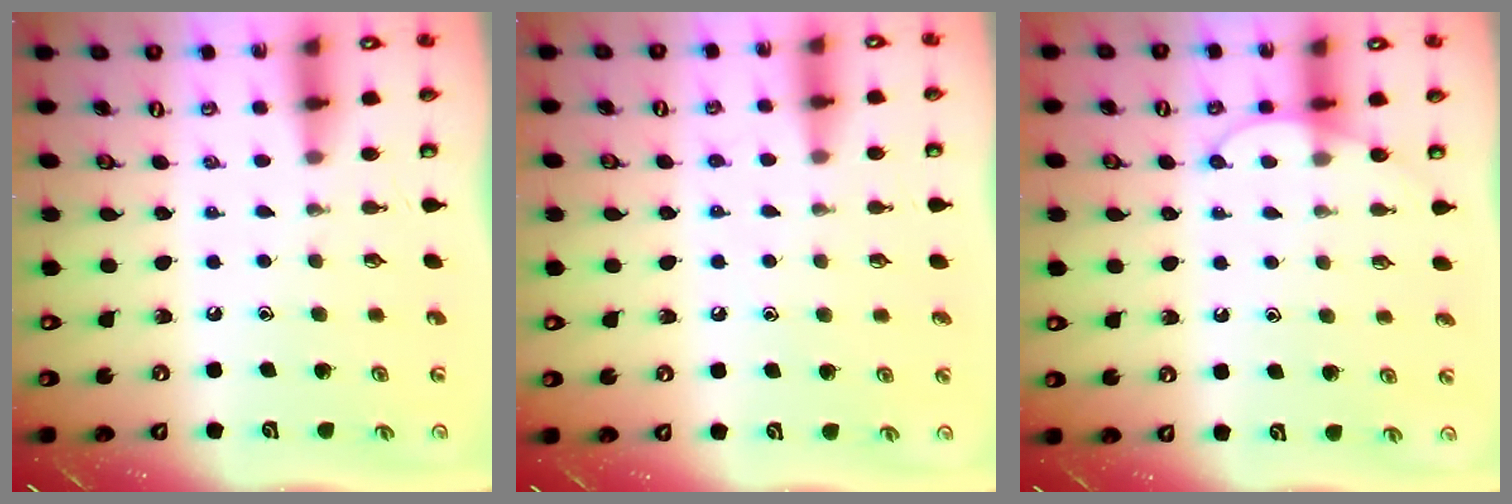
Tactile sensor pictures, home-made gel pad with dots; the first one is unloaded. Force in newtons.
{"total": 4.7, "press": 4.6, "slide": 0.5}
{"total": 5.5, "press": 5.5, "slide": 0.4}